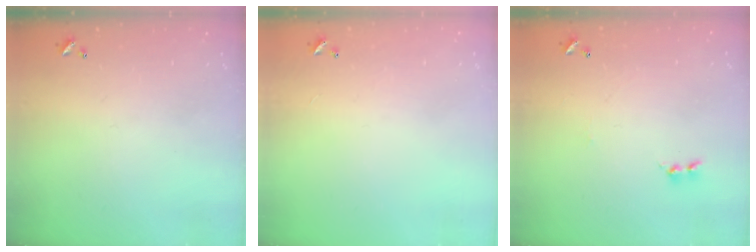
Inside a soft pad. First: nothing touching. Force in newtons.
{"total": 2.6, "press": 2.6, "slide": 0.3}
{"total": 0.0}